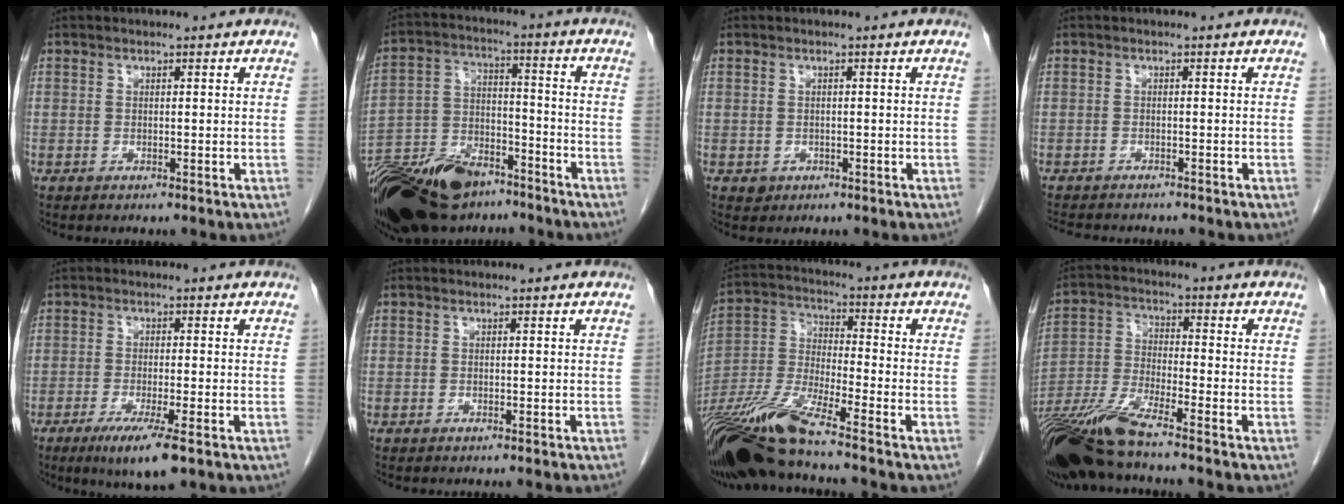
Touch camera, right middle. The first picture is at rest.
{"total": 20.8, "force": [-15.2, 9.1, 10.9], "torque": [-0.250, -0.017, -0.267]}
{"total": 1.2, "force": [-0.5, 1.1, 0.2], "torque": [-0.003, 0.004, -0.002]}
{"total": 6.3, "force": [-5.7, 1.5, 2.1], "torque": [-0.030, -0.006, -0.083]}
{"total": 6.8, "force": [-4.0, 0.4, 5.5], "torque": [-0.096, -0.020, -0.064]}
{"total": 3.0, "force": [-2.7, -0.1, 1.2], "torque": [-0.016, 0.000, -0.032]}
{"total": 14.4, "force": [-11.5, -0.4, 8.6], "torque": [-0.181, -0.020, -0.220]}
{"total": 12.1, "force": [-10.0, 0.1, 6.9], "torque": [-0.144, -0.026, -0.192]}